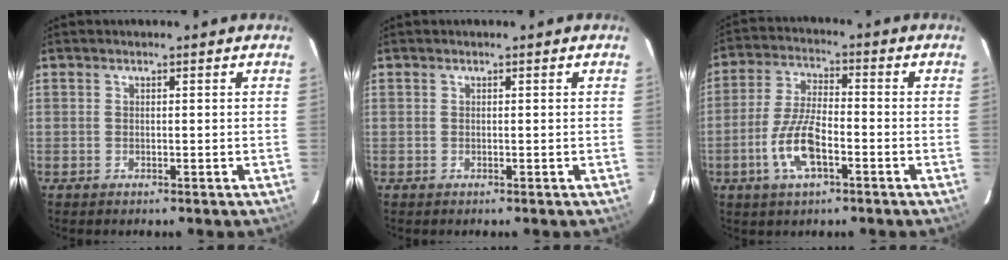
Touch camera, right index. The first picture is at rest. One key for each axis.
{"total": 0.0}
{"total": 9.8, "fx": -4.0, "fy": 3.4, "fz": 8.3, "tx": -0.175, "ty": 0.001, "tz": -0.075}